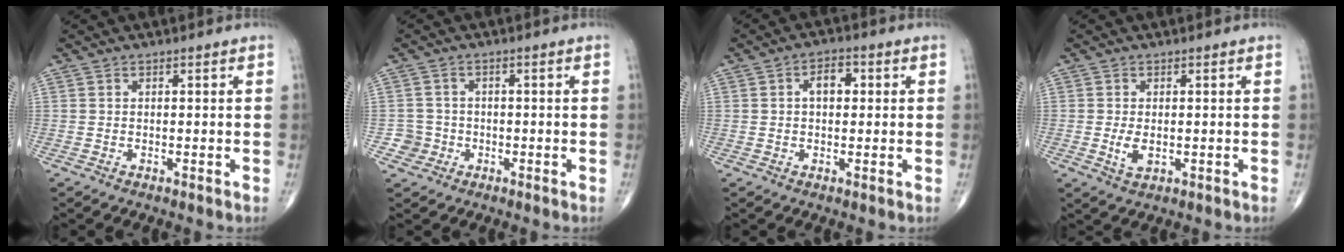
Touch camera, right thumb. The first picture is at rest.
{"total": 3.1, "force": [-1.0, 2.9, -0.2], "torque": [0.022, 0.011, -0.024]}
{"total": 4.5, "force": [0.7, 2.8, 3.5], "torque": [-0.048, 0.012, 0.007]}
{"total": 3.0, "force": [-0.3, 1.6, 2.5], "torque": [-0.052, -0.007, -0.003]}